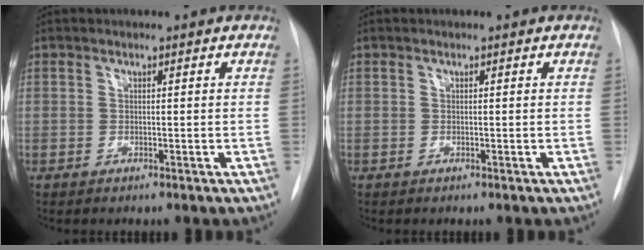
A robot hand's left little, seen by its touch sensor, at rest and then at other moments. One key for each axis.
{"total": 0.0}